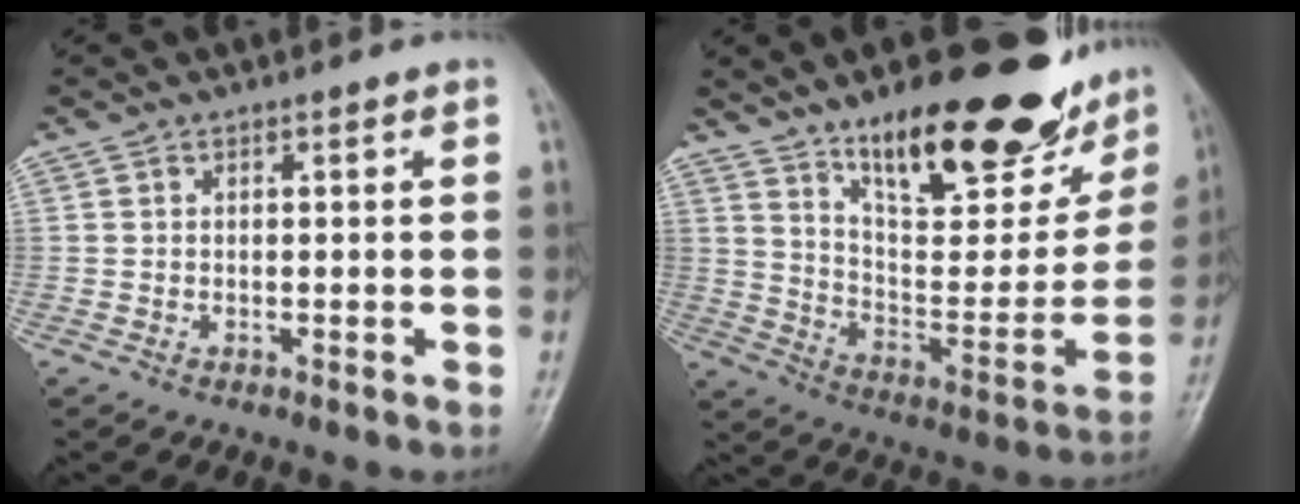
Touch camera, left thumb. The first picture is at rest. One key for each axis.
{"total": 29.6, "fx": 19.6, "fy": 10.2, "fz": 19.6, "tx": -0.237, "ty": -0.081, "tz": 0.302}